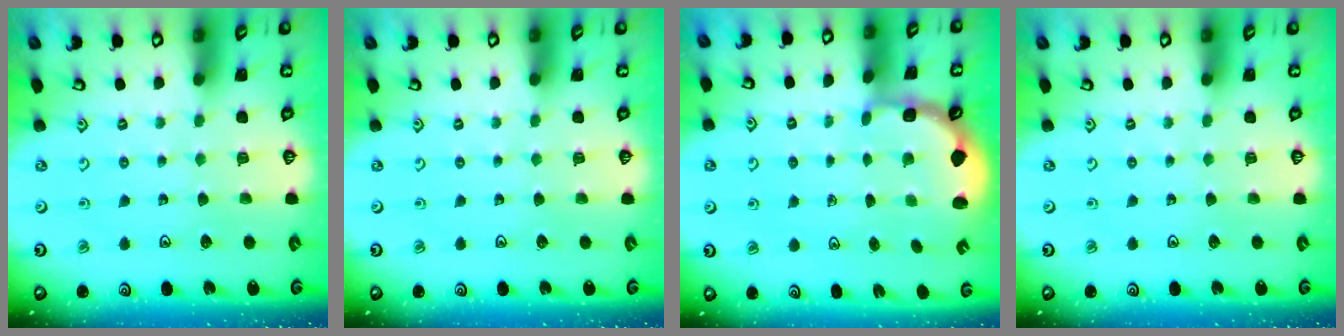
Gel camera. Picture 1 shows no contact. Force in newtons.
{"total": 0.0}
{"total": 2.9, "press": 1.7, "slide": 2.3}
{"total": 0.0}